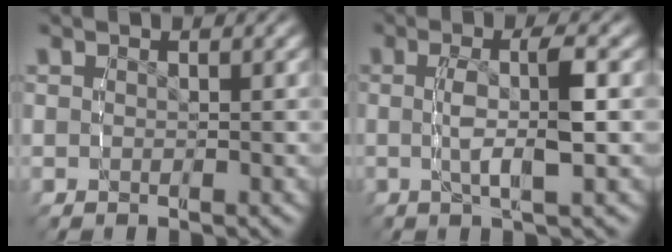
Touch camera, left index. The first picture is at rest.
{"total": 3.5, "force": [-0.2, 0.0, 3.5], "torque": [-0.072, -0.001, -0.002]}